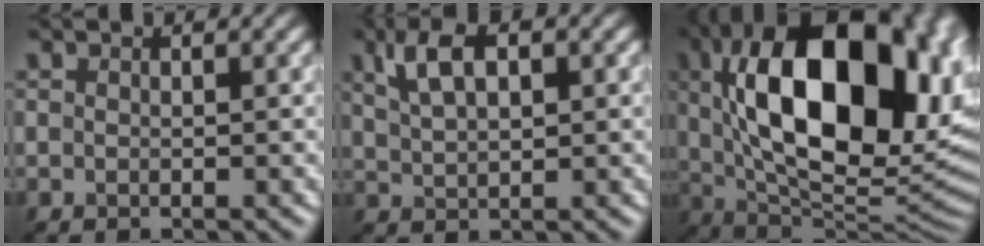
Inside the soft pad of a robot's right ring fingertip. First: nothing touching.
{"total": 2.6, "force": [1.6, 0.6, 2.0], "torque": [-0.067, 0.007, 0.060]}
{"total": 18.8, "force": [4.7, 9.6, 15.5], "torque": [-0.273, 0.012, 0.111]}